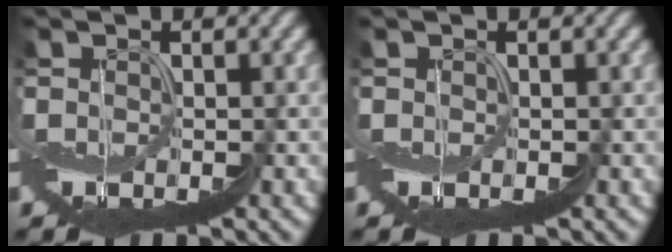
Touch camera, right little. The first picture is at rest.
{"total": 0.0}